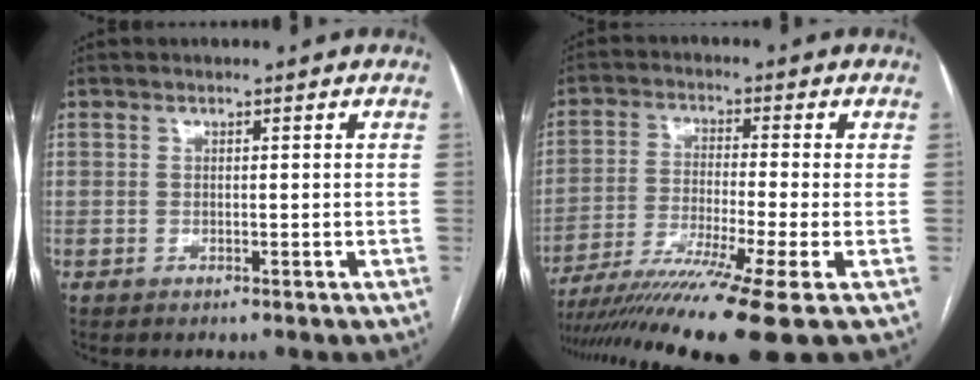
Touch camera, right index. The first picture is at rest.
{"total": 14.7, "force": [-10.6, -2.2, 10.0], "torque": [-0.168, -0.038, -0.175]}